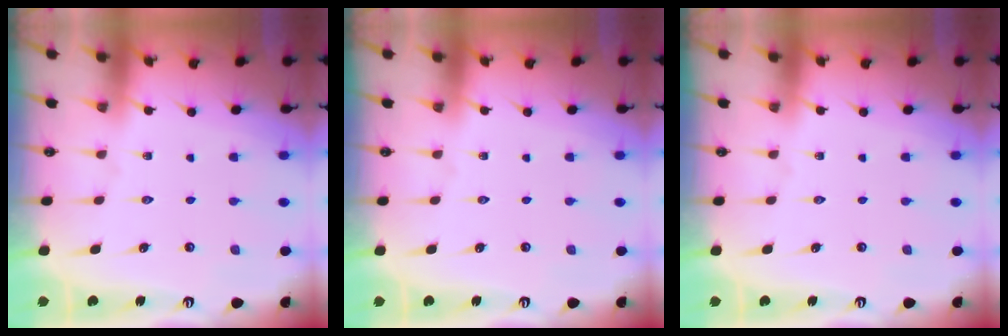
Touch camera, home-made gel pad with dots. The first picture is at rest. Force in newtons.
{"total": 0.0}
{"total": 0.0}